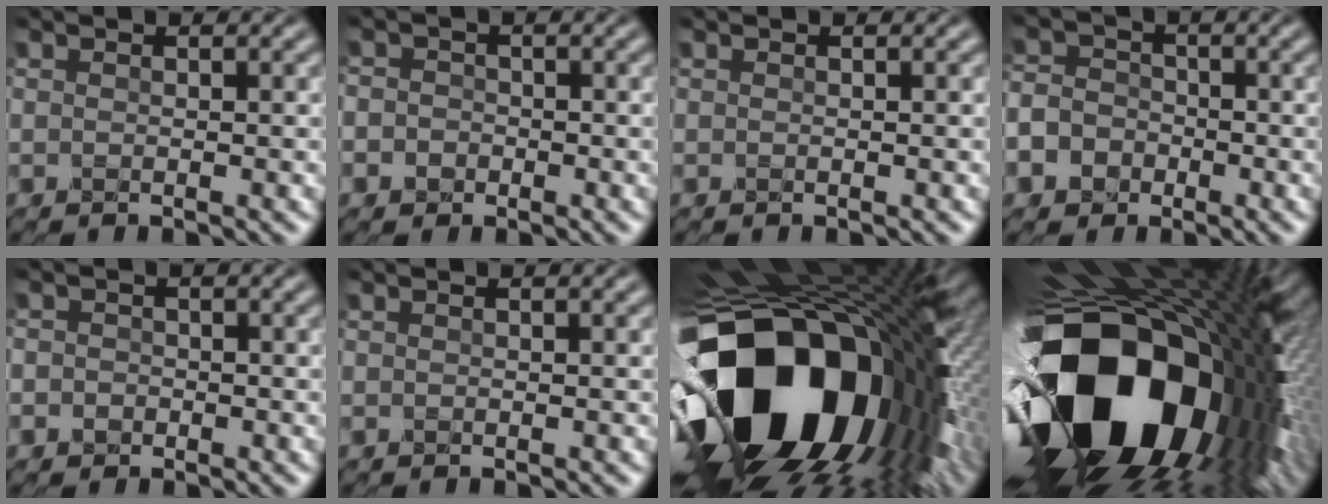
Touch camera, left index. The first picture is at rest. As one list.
[{"total": 3.2, "force": [-0.8, 2.9, 0.9], "torque": [0.008, 0.015, -0.043]}, {"total": 0.0}, {"total": 7.8, "force": [-4.0, 6.5, 1.8], "torque": [-0.045, -0.020, -0.095]}, {"total": 2.0, "force": [-0.4, 1.8, 0.6], "torque": [0.005, 0.008, -0.027]}, {"total": 0.0}, {"total": 20.5, "force": [-4.6, 13.3, 15.0], "torque": [-0.313, -0.051, -0.067]}, {"total": 21.1, "force": [-4.7, 12.0, 16.7], "torque": [-0.323, -0.061, -0.070]}]